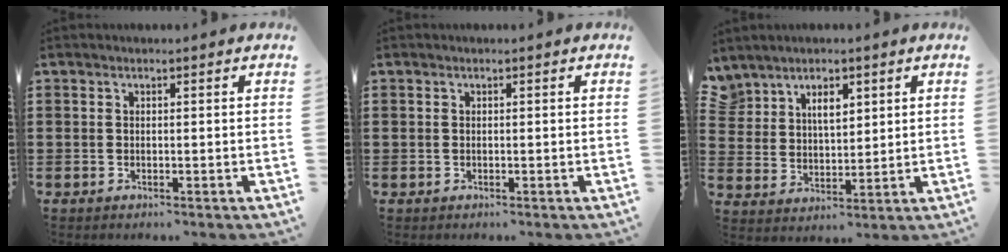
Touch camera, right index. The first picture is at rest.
{"total": 0.0}
{"total": 5.5, "force": [3.7, 3.2, 2.4], "torque": [-0.056, 0.009, 0.068]}